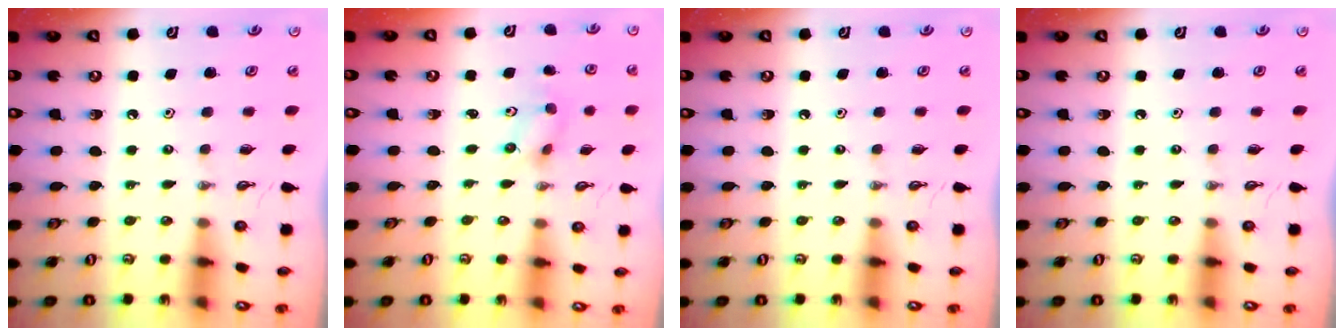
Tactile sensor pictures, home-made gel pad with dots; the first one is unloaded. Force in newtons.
{"total": 2.8, "press": 2.6, "slide": 1.1}
{"total": 0.0}
{"total": 0.0}